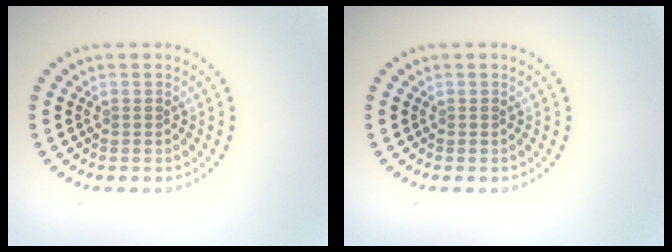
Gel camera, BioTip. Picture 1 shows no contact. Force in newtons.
{"total": 0.0}